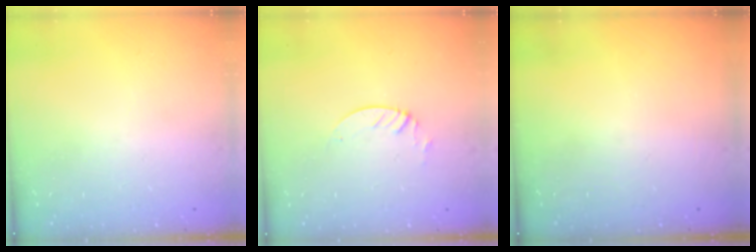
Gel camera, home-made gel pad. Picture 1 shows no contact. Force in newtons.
{"total": 2.1, "press": 2.1, "slide": 0.2}
{"total": 0.0}